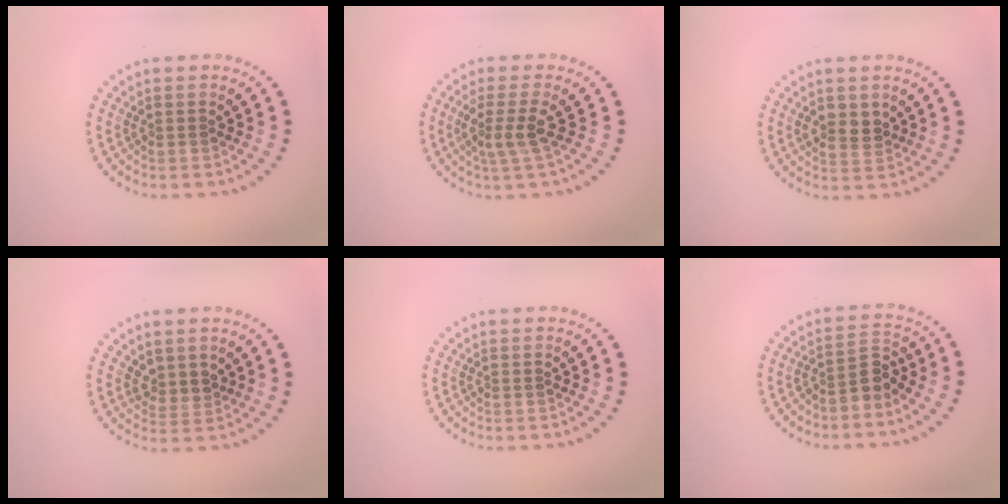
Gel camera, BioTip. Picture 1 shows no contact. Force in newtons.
{"total": 2.7, "press": 2.0, "slide": 1.8}
{"total": 2.1, "press": 2.0, "slide": 0.4}
{"total": 1.7, "press": 1.4, "slide": 1.0}
{"total": 0.0}
{"total": 2.7, "press": 2.0, "slide": 1.8}